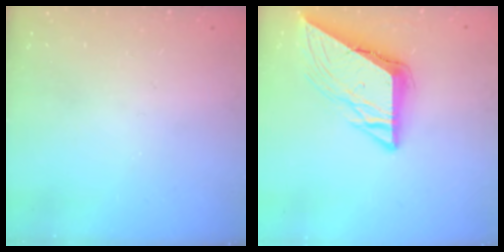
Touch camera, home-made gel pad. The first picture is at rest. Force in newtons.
{"total": 12.0, "press": 12.0, "slide": 1.3}